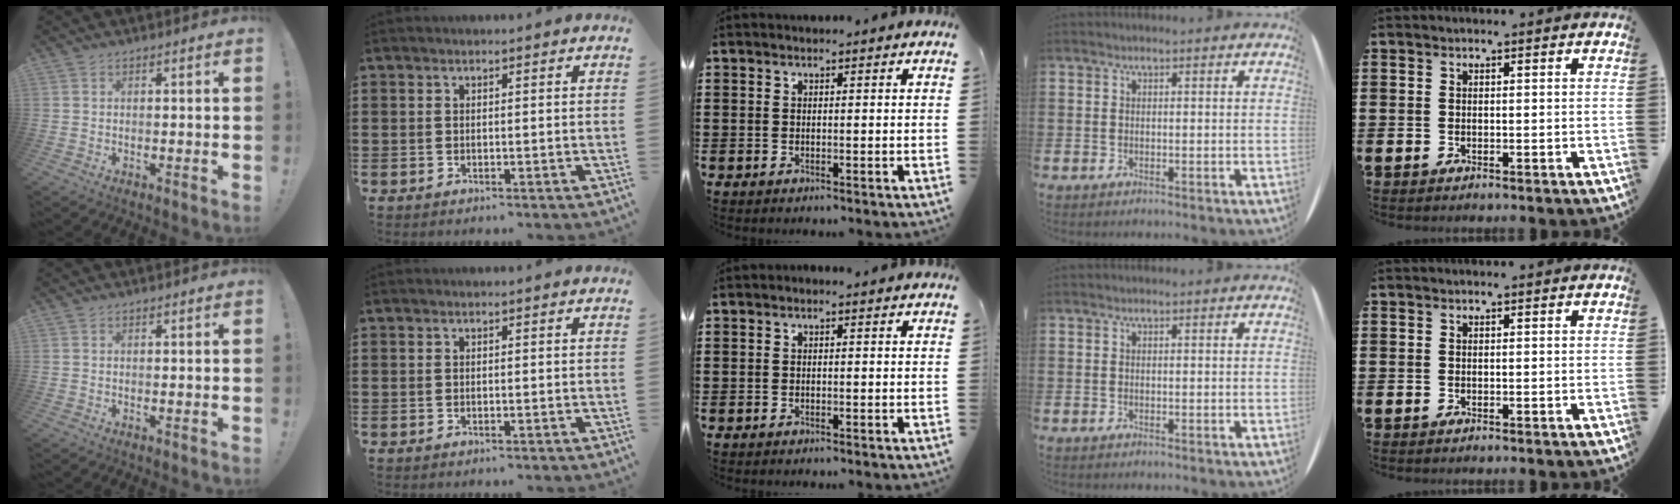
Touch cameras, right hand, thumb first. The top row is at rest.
{}